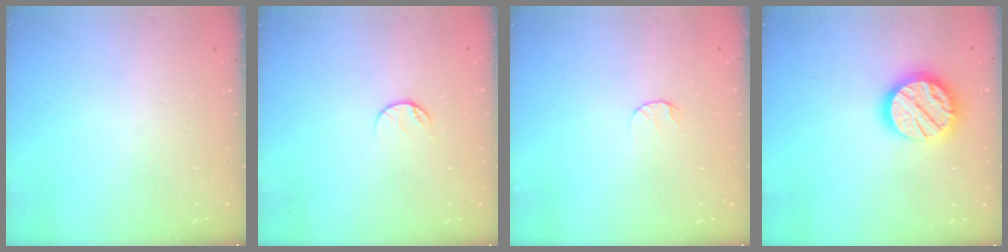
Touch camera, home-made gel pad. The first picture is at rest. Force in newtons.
{"total": 5.4, "press": 5.4, "slide": 0.6}
{"total": 5.0, "press": 5.0, "slide": 0.5}
{"total": 16.7, "press": 16.7, "slide": 1.3}